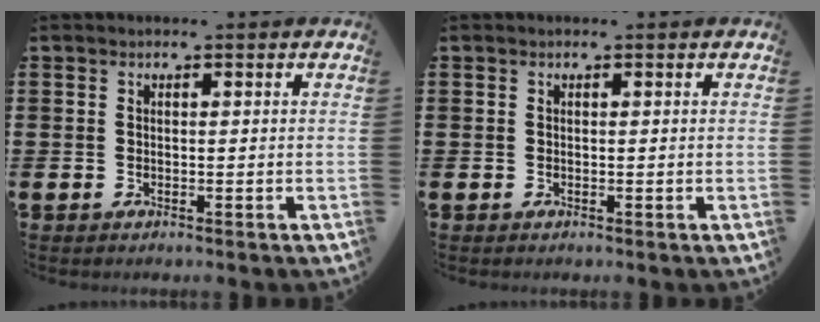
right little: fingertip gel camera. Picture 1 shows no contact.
{"total": 0.0}